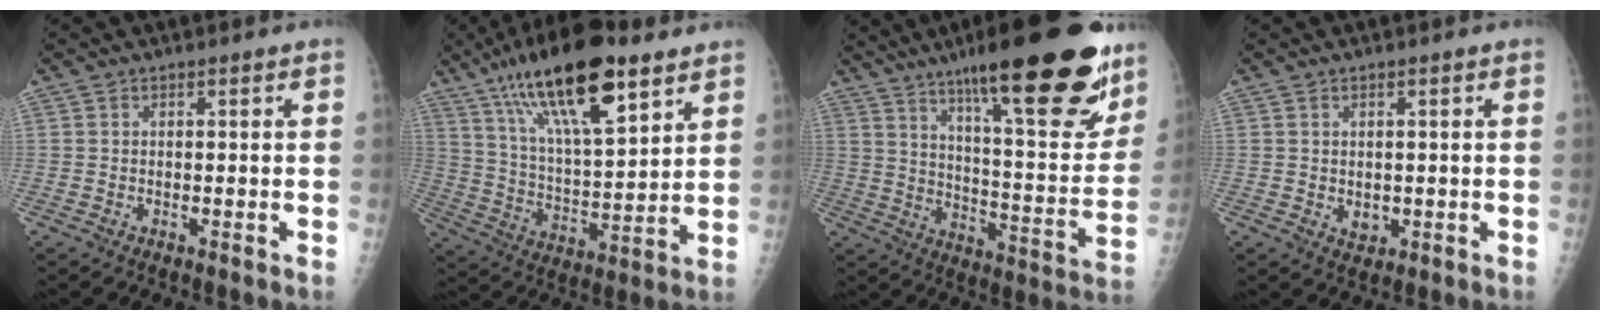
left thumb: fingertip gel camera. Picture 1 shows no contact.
{"total": 21.7, "force": [12.8, 6.7, 16.1], "torque": [-0.262, -0.043, 0.227]}
{"total": 28.6, "force": [18.1, 6.5, 21.1], "torque": [-0.277, -0.066, 0.273]}
{"total": 2.5, "force": [-0.2, 2.0, 1.5], "torque": [-0.013, -0.002, 0.005]}